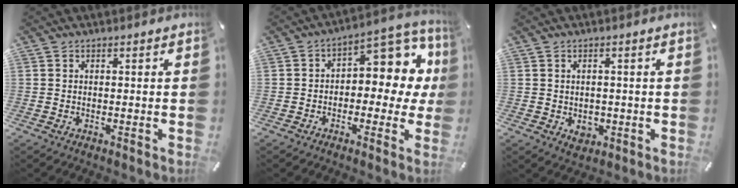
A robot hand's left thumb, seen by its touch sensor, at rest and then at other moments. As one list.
[{"total": 9.5, "force": [2.6, 5.8, 7.1], "torque": [-0.080, -0.028, 0.041]}, {"total": 3.3, "force": [-0.6, 2.7, 1.8], "torque": [-0.014, -0.002, -0.012]}]